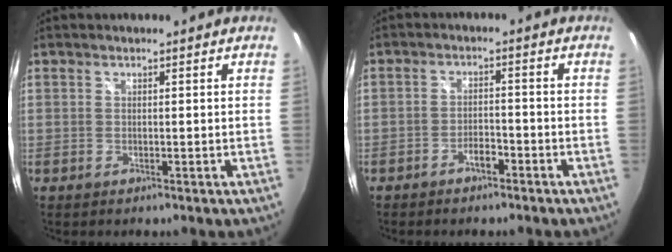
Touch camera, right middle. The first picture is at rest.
{"total": 3.1, "force": [-2.5, 1.2, 1.4], "torque": [-0.036, 0.003, -0.040]}